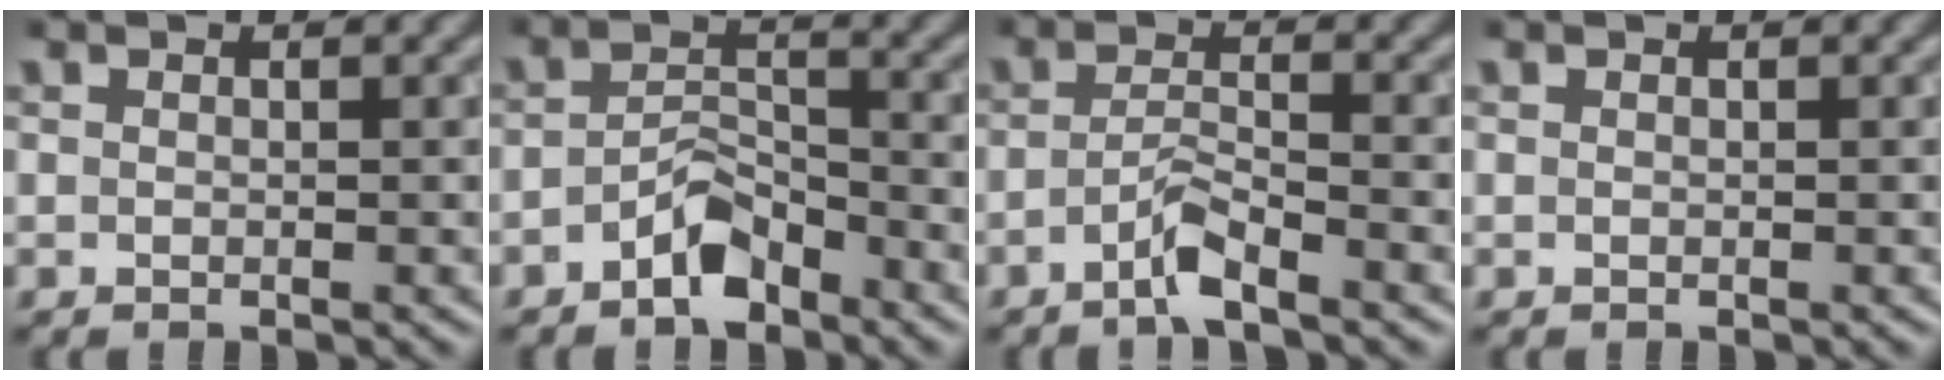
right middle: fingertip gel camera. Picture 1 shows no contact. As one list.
[{"total": 3.4, "force": [-2.4, 1.5, 2.0], "torque": [-0.032, 0.011, -0.047]}, {"total": 2.6, "force": [-1.8, 0.4, 1.9], "torque": [-0.037, 0.008, -0.041]}, {"total": 0.0}]